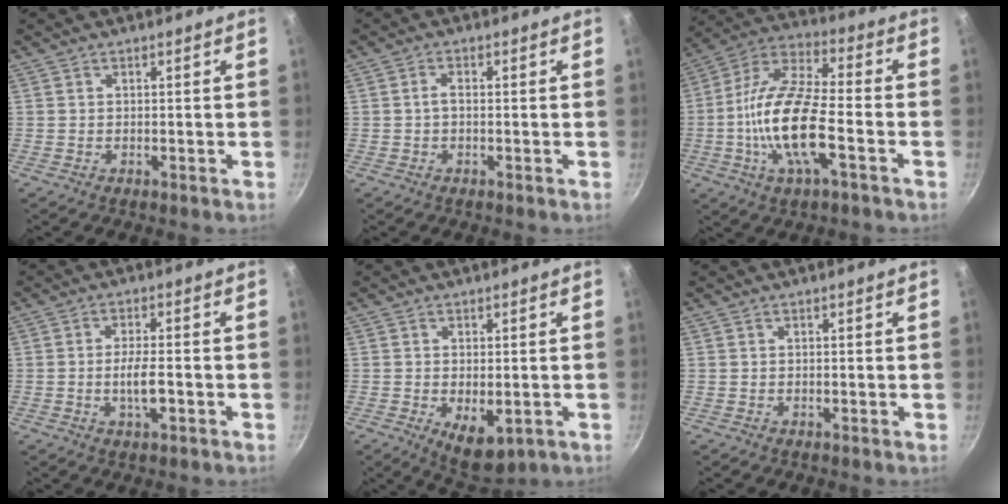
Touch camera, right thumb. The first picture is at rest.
{"total": 1.5, "force": [-0.2, 0.8, 1.3], "torque": [-0.021, 0.006, -0.006]}
{"total": 17.2, "force": [-4.1, 6.0, 15.6], "torque": [-0.315, 0.033, -0.079]}
{"total": 4.7, "force": [-1.2, 1.5, 4.3], "torque": [-0.077, 0.004, -0.020]}
{"total": 6.3, "force": [-1.9, 3.2, 5.1], "torque": [-0.073, -0.010, -0.015]}
{"total": 0.0}